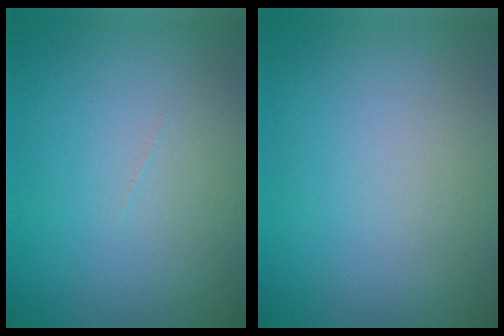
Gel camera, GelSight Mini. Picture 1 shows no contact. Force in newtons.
{"total": 0.0}